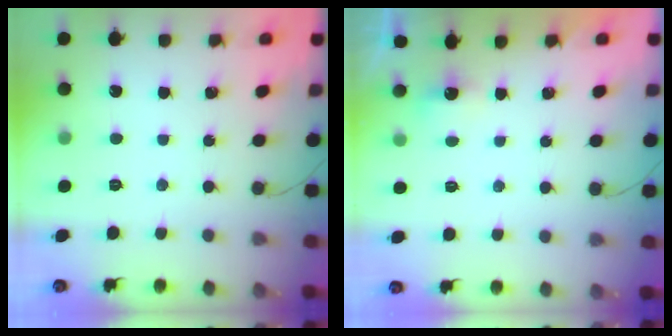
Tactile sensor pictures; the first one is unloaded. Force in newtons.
{"total": 10.0, "press": 2.1, "slide": 9.8}